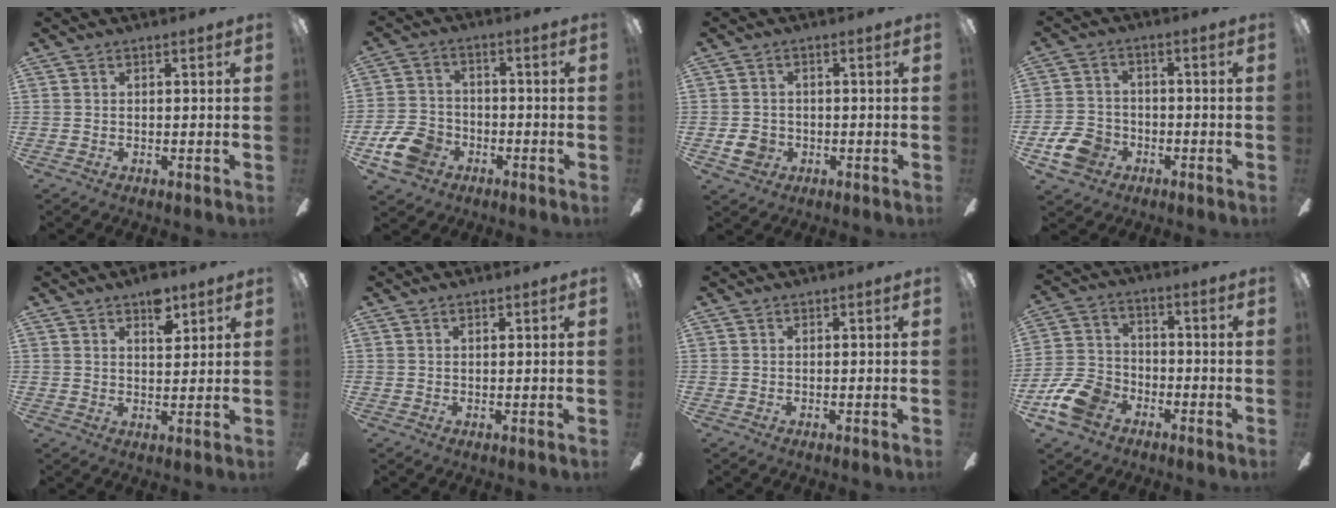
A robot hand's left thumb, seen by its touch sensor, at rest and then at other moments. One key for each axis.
{"total": 9.9, "fx": -4.8, "fy": 7.2, "fz": 4.7, "tx": -0.122, "ty": 0.029, "tz": -0.089}
{"total": 4.3, "fx": -1.3, "fy": 3.6, "fz": 1.9, "tx": -0.037, "ty": 0.001, "tz": -0.026}
{"total": 8.7, "fx": -3.9, "fy": 6.6, "fz": 4.2, "tx": -0.109, "ty": 0.023, "tz": -0.073}
{"total": 6.5, "fx": 4.4, "fy": 3.0, "fz": 3.7, "tx": -0.034, "ty": -0.022, "tz": 0.071}
{"total": 1.0, "fx": 0.7, "fy": 0.4, "fz": 0.6, "tx": -0.007, "ty": -0.003, "tz": 0.010}
{"total": 0.0}
{"total": 11.9, "fx": -6.5, "fy": 7.9, "fz": 6.1, "tx": -0.147, "ty": 0.039, "tz": -0.123}